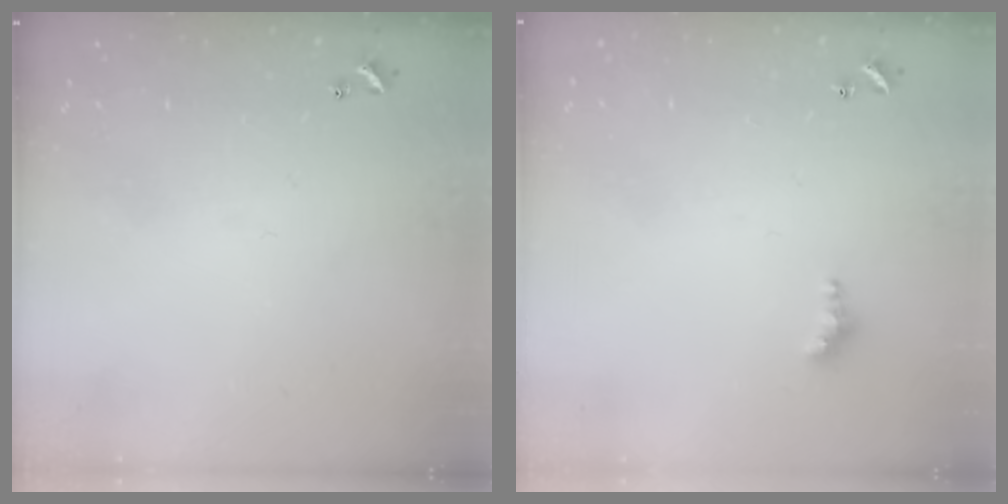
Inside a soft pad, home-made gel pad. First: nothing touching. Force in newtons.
{"total": 2.8, "press": 2.8, "slide": 0.5}